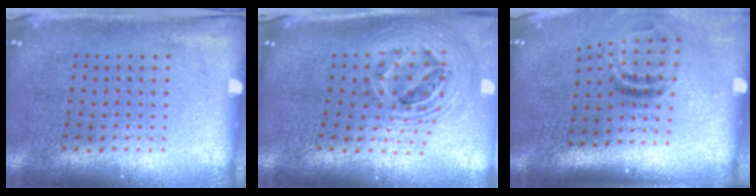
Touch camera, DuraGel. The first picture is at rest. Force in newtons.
{"total": 2.5, "press": 1.9, "slide": 1.7}
{"total": 1.9, "press": 1.1, "slide": 1.5}